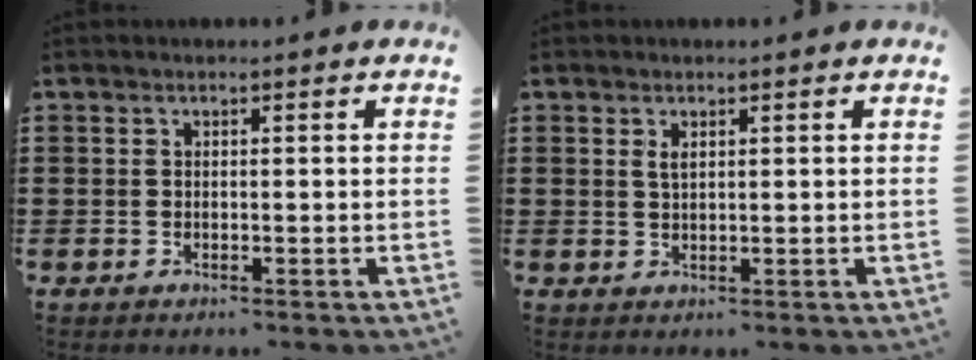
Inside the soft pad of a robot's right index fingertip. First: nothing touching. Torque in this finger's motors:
{"motor_torque": [0.36, 0.37, 0.11, 0.06]}